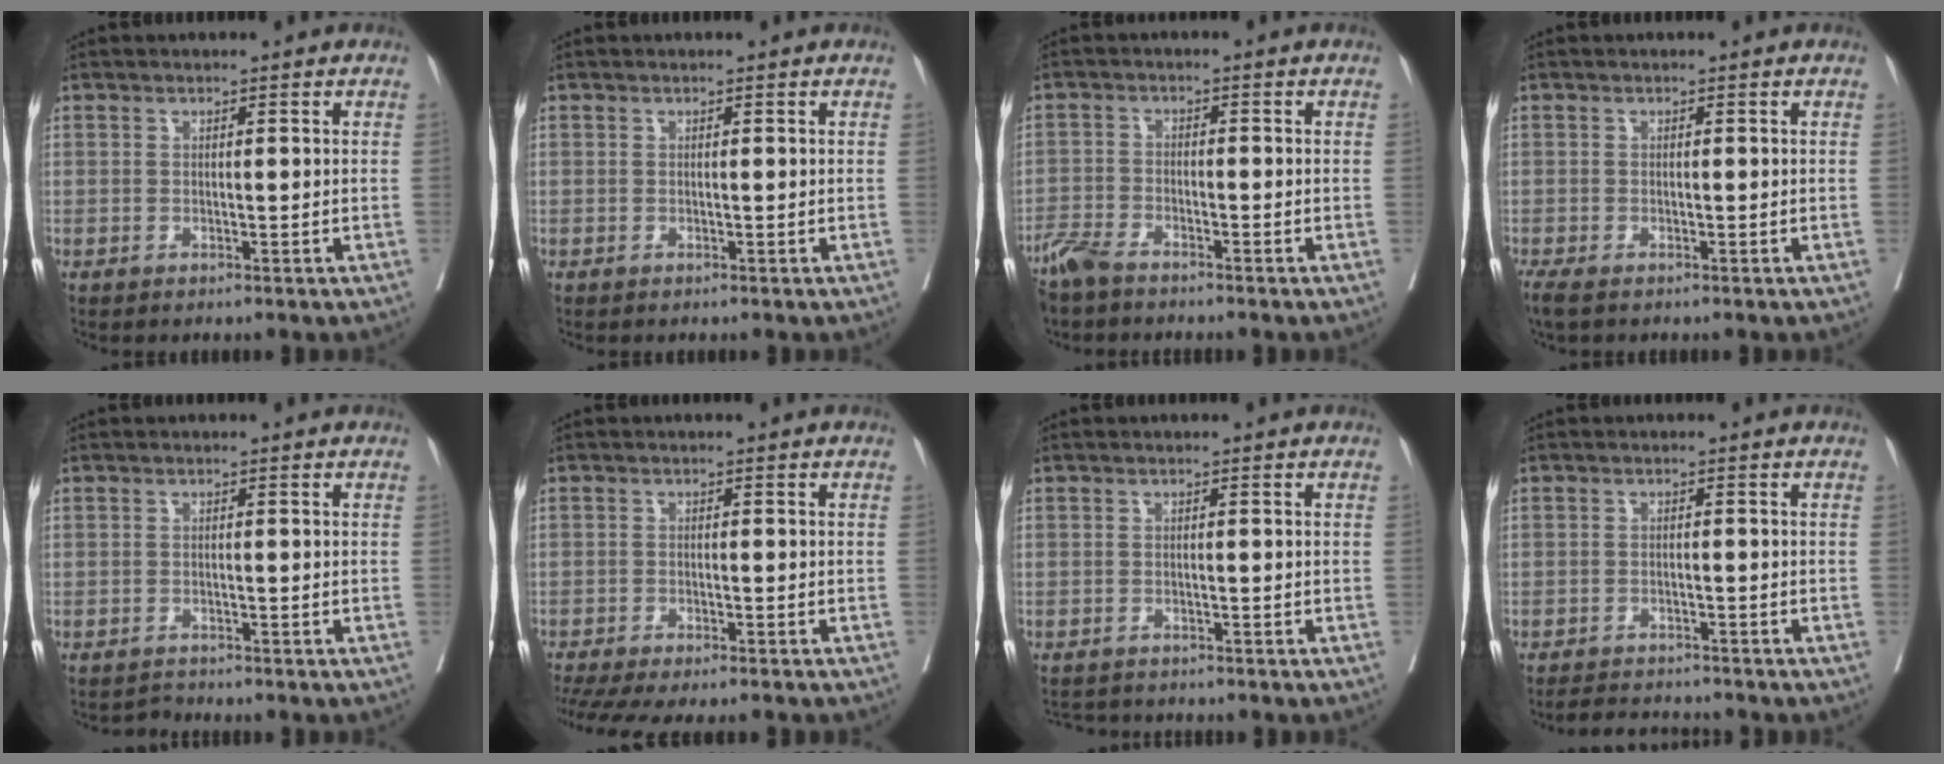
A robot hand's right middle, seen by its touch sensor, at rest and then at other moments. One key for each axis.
{"total": 0.0}
{"total": 4.5, "fx": -3.9, "fy": 0.9, "fz": 2.1, "tx": -0.043, "ty": -0.010, "tz": -0.077}
{"total": 2.8, "fx": -2.2, "fy": 0.8, "fz": 1.6, "tx": -0.038, "ty": -0.014, "tz": -0.036}
{"total": 1.1, "fx": -1.0, "fy": -0.1, "fz": -0.4, "tx": 0.007, "ty": -0.009, "tz": -0.015}
{"total": 12.5, "fx": -10.8, "fy": 2.3, "fz": 5.9, "tx": -0.111, "ty": -0.016, "tz": -0.149}
{"total": 3.1, "fx": -3.0, "fy": 0.7, "fz": 0.2, "tx": -0.004, "ty": -0.011, "tz": -0.047}
{"total": 5.0, "fx": -4.9, "fy": 0.5, "fz": 0.8, "tx": -0.013, "ty": -0.010, "tz": -0.078}